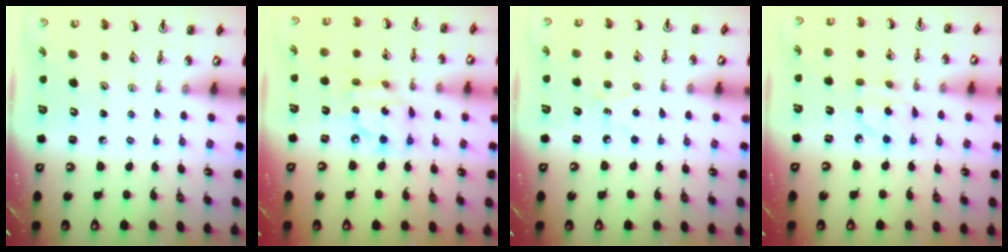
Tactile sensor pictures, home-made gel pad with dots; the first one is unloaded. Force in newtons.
{"total": 10.6, "press": 10.5, "slide": 1.1}
{"total": 5.6, "press": 5.5, "slide": 0.7}
{"total": 3.9, "press": 3.9, "slide": 0.3}